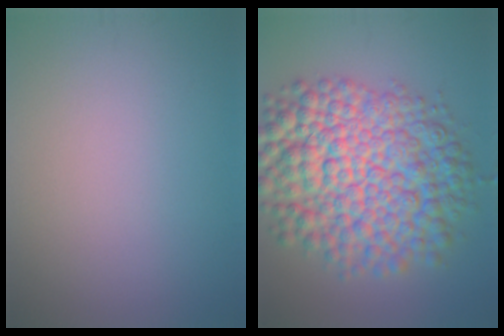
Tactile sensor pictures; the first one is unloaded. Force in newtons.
{"total": 12.9, "press": 12.9, "slide": 0.3}